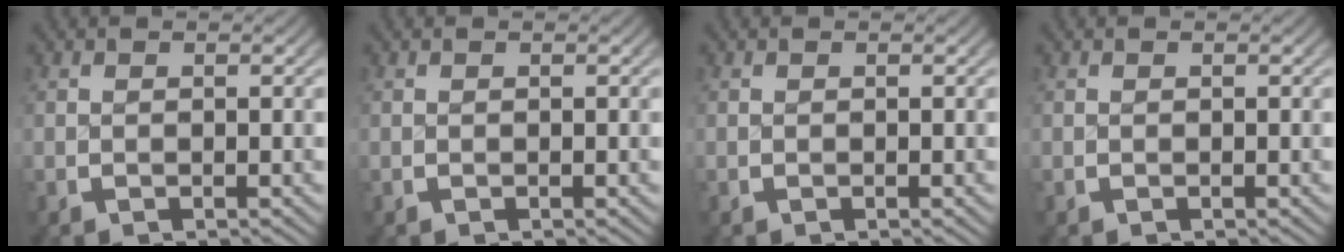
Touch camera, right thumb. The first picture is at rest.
{"total": 0.0}
{"total": 0.0}
{"total": 0.0}